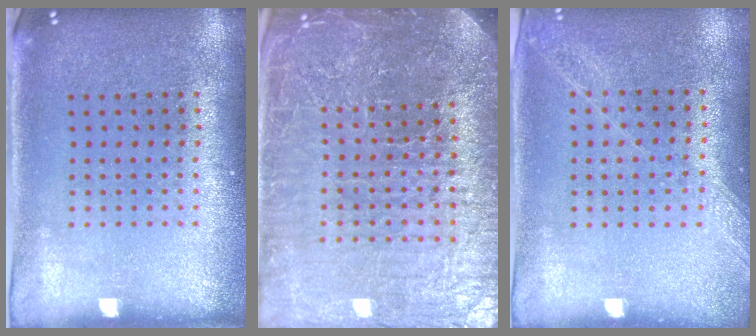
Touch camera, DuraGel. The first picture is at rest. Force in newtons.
{"total": 6.2, "press": 5.5, "slide": 2.8}
{"total": 1.2, "press": 1.1, "slide": 0.1}